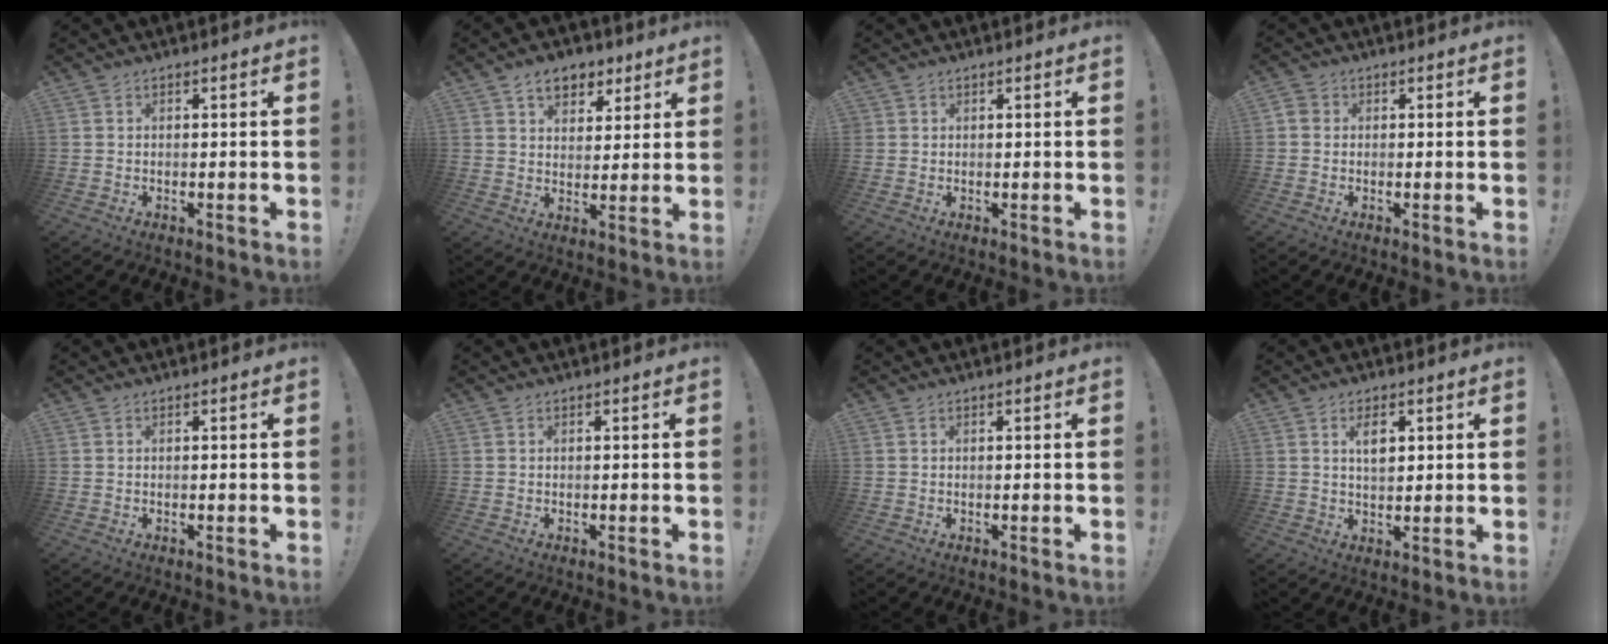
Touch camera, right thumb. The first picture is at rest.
{"total": 9.3, "force": [5.4, 6.3, 4.1], "torque": [-0.055, -0.021, 0.102]}
{"total": 0.9, "force": [0.6, 0.6, 0.0], "torque": [0.006, -0.003, 0.011]}
{"total": 2.6, "force": [0.2, 2.3, 1.1], "torque": [-0.021, 0.011, 0.006]}
{"total": 0.0}
{"total": 0.0}
{"total": 0.0}
{"total": 5.1, "force": [2.0, 2.9, 3.8], "torque": [-0.051, -0.006, 0.030]}